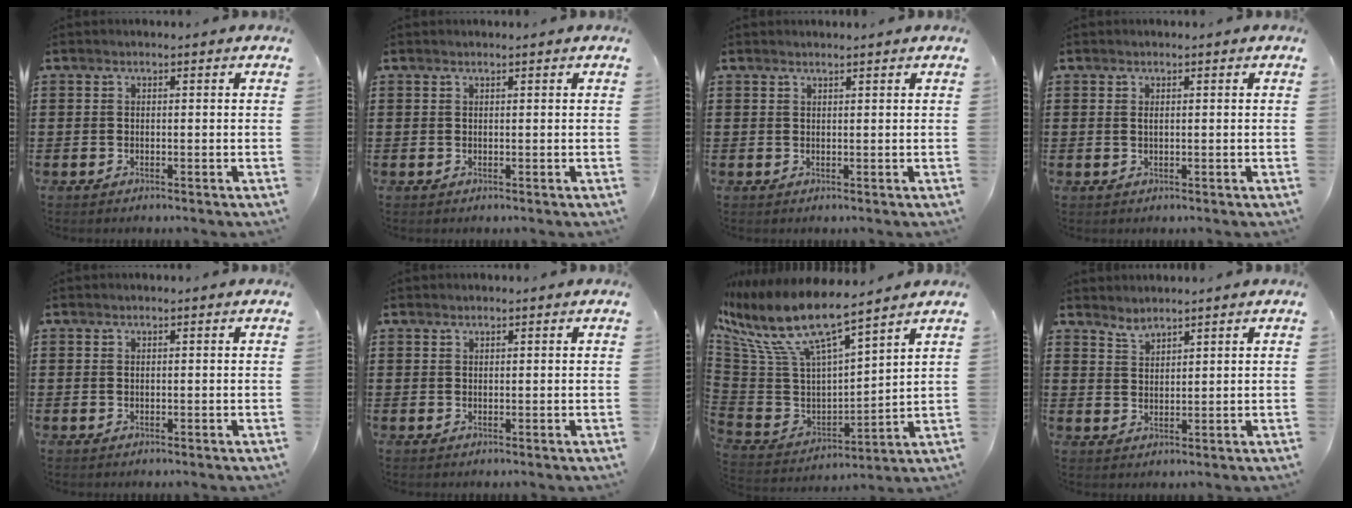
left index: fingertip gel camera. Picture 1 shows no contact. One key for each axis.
{"total": 0.0}
{"total": 0.9, "fx": 0.8, "fy": -0.1, "fz": 0.3, "tx": -0.007, "ty": -0.003, "tz": 0.017}
{"total": 0.7, "fx": 0.2, "fy": 0.3, "fz": 0.6, "tx": -0.014, "ty": 0.001, "tz": 0.003}
{"total": 0.0}
{"total": 0.6, "fx": 0.5, "fy": 0.2, "fz": 0.2, "tx": -0.005, "ty": 0.000, "tz": 0.011}
{"total": 11.0, "fx": 7.4, "fy": 2.9, "fz": 7.6, "tx": -0.193, "ty": -0.056, "tz": 0.121}
{"total": 2.1, "fx": 2.0, "fy": 0.2, "fz": 0.2, "tx": -0.008, "ty": -0.005, "tz": 0.040}